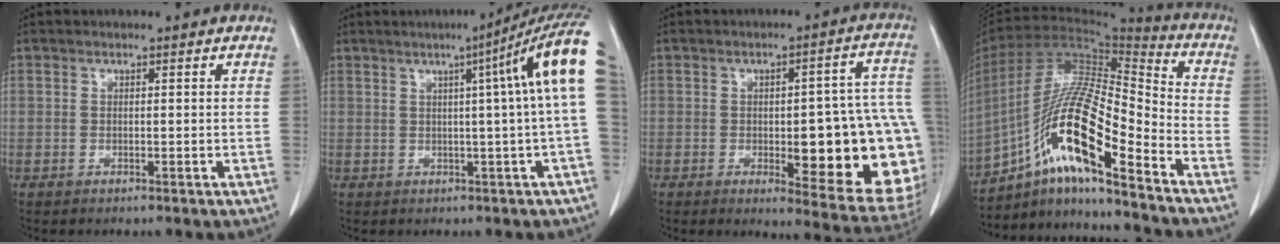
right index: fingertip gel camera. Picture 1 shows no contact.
{"total": 11.5, "force": [3.7, -2.0, 10.8], "torque": [-0.123, 0.026, 0.037]}
{"total": 20.8, "force": [-3.3, 4.8, 20.0], "torque": [-0.166, 0.018, -0.020]}
{"total": 18.0, "force": [-10.5, 2.0, 14.6], "torque": [-0.287, 0.005, -0.186]}